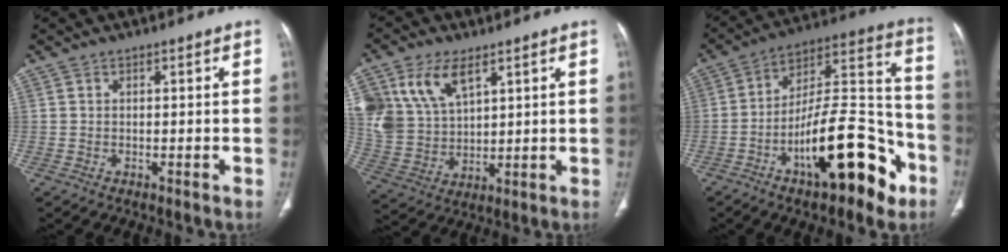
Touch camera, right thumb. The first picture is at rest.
{"total": 13.7, "force": [6.8, 8.2, 8.6], "torque": [-0.167, -0.016, 0.147]}
{"total": 23.5, "force": [-10.6, 8.9, 19.0], "torque": [-0.277, 0.077, -0.167]}